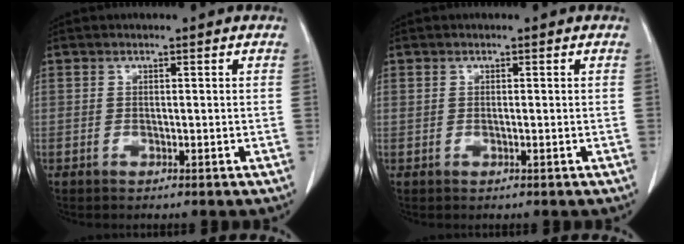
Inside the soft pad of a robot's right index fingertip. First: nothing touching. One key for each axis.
{"total": 0.0}